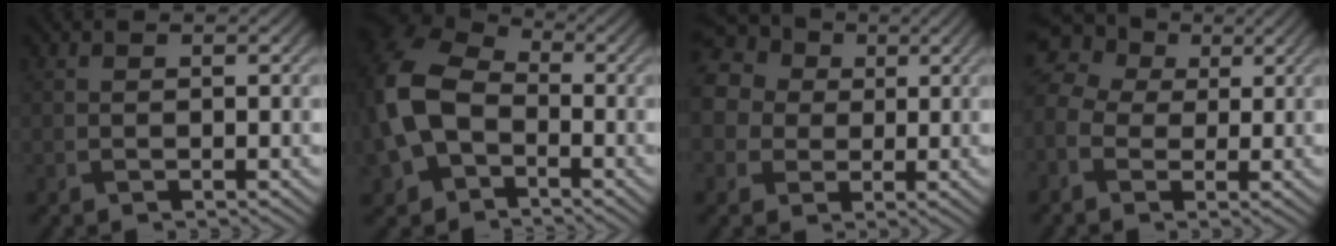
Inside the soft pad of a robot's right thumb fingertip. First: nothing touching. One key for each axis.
{"total": 13.2, "fx": -2.6, "fy": 9.0, "fz": 9.3, "tx": -0.248, "ty": -0.015, "tz": -0.057}
{"total": 12.5, "fx": 3.6, "fy": 10.4, "fz": 5.9, "tx": -0.179, "ty": 0.032, "tz": 0.046}
{"total": 7.7, "fx": 0.6, "fy": 6.3, "fz": 4.4, "tx": -0.128, "ty": 0.013, "tz": 0.001}